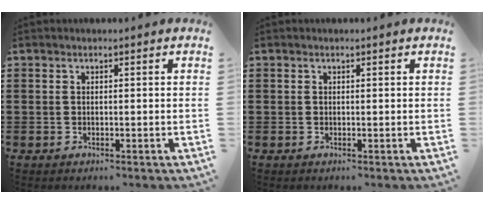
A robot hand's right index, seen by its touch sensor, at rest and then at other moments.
{"total": 0.0}